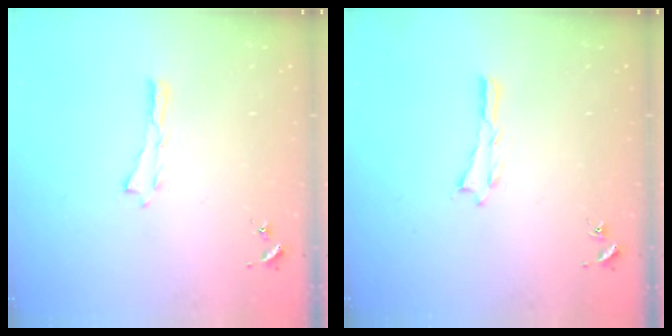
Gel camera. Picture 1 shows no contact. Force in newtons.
{"total": 0.0}